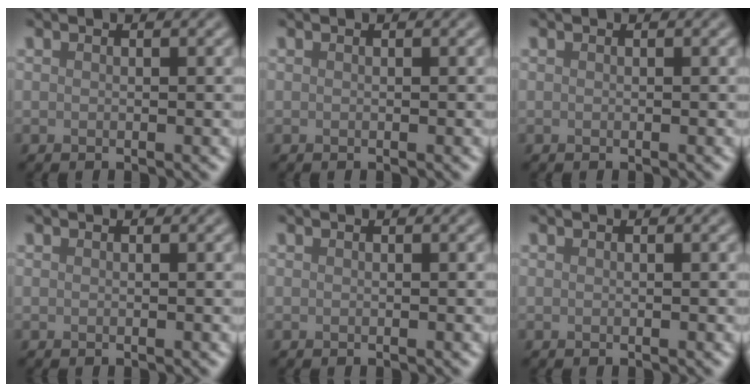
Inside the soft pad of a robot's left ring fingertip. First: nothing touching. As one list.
[{"total": 0.0}, {"total": 0.0}, {"total": 0.0}, {"total": 0.0}, {"total": 0.0}]